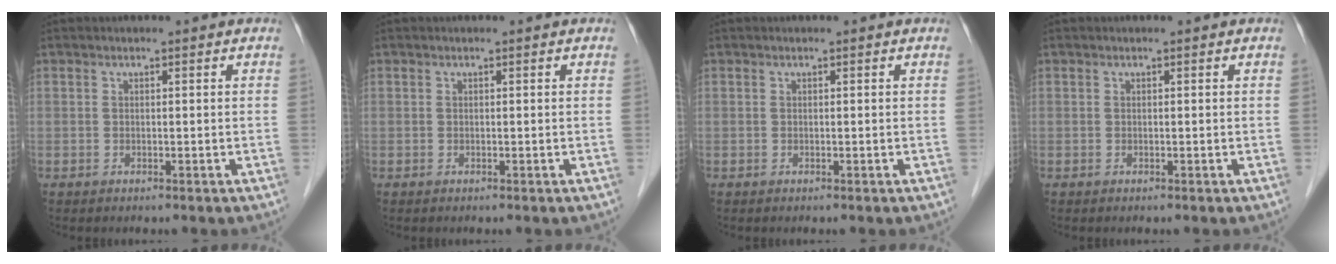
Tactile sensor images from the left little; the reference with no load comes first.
{"total": 0.0}
{"total": 0.0}
{"total": 0.0}